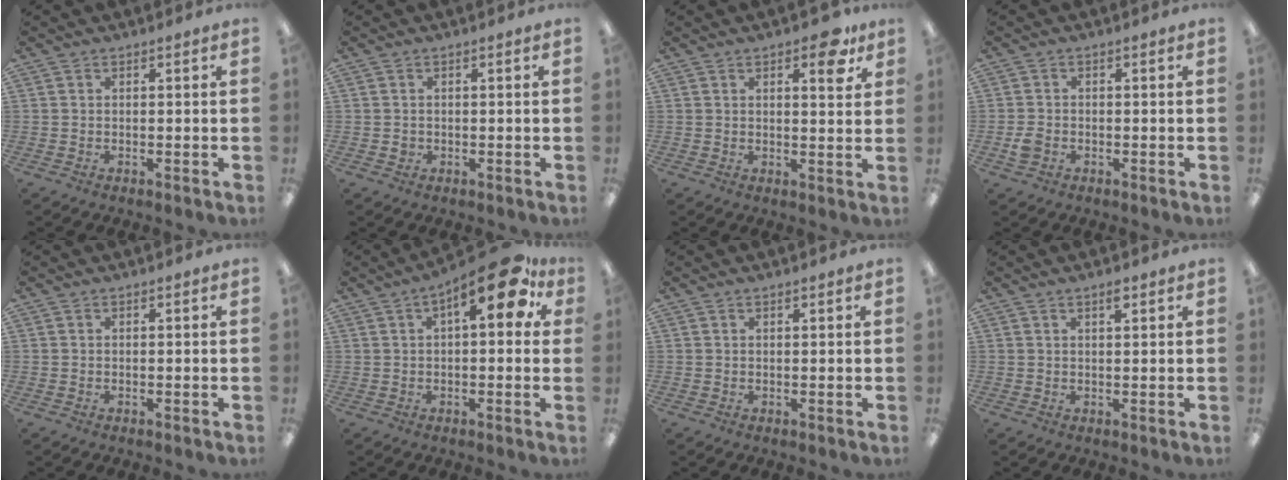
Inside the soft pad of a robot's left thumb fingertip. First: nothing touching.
{"total": 1.2, "force": [-0.2, 1.1, 0.4], "torque": [-0.010, 0.004, -0.005]}
{"total": 7.7, "force": [4.6, 3.0, 5.4], "torque": [-0.062, -0.022, 0.070]}
{"total": 2.6, "force": [-0.9, 2.0, 1.4], "torque": [-0.024, 0.005, -0.016]}
{"total": 0.0}
{"total": 14.7, "force": [6.6, 5.5, 11.9], "torque": [-0.158, -0.025, 0.098]}
{"total": 0.8, "force": [0.6, 0.2, 0.5], "torque": [-0.011, 0.001, 0.010]}
{"total": 2.3, "force": [1.6, 0.5, 1.5], "torque": [-0.025, -0.001, 0.026]}